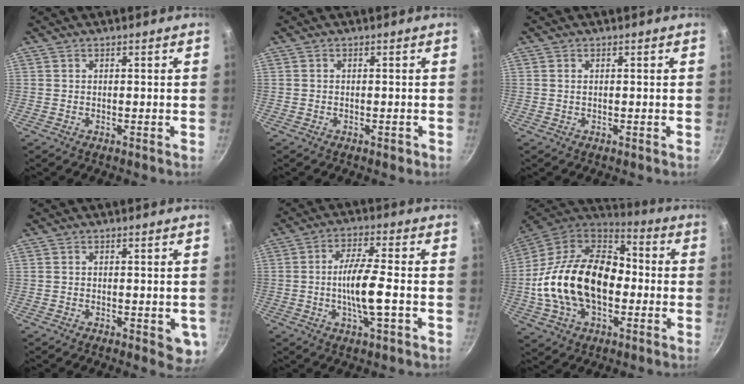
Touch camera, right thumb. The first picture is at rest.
{"total": 1.1, "force": [-0.6, 0.6, 0.7], "torque": [-0.011, 0.005, -0.007]}
{"total": 0.6, "force": [0.1, 0.3, 0.5], "torque": [-0.009, 0.001, 0.002]}
{"total": 5.1, "force": [-1.4, 2.3, 4.3], "torque": [-0.037, -0.004, -0.017]}
{"total": 9.4, "force": [-1.8, 2.2, 9.0], "torque": [-0.167, 0.015, -0.039]}
{"total": 25.9, "force": [-2.4, 16.7, 19.7], "torque": [-0.333, 0.043, -0.049]}